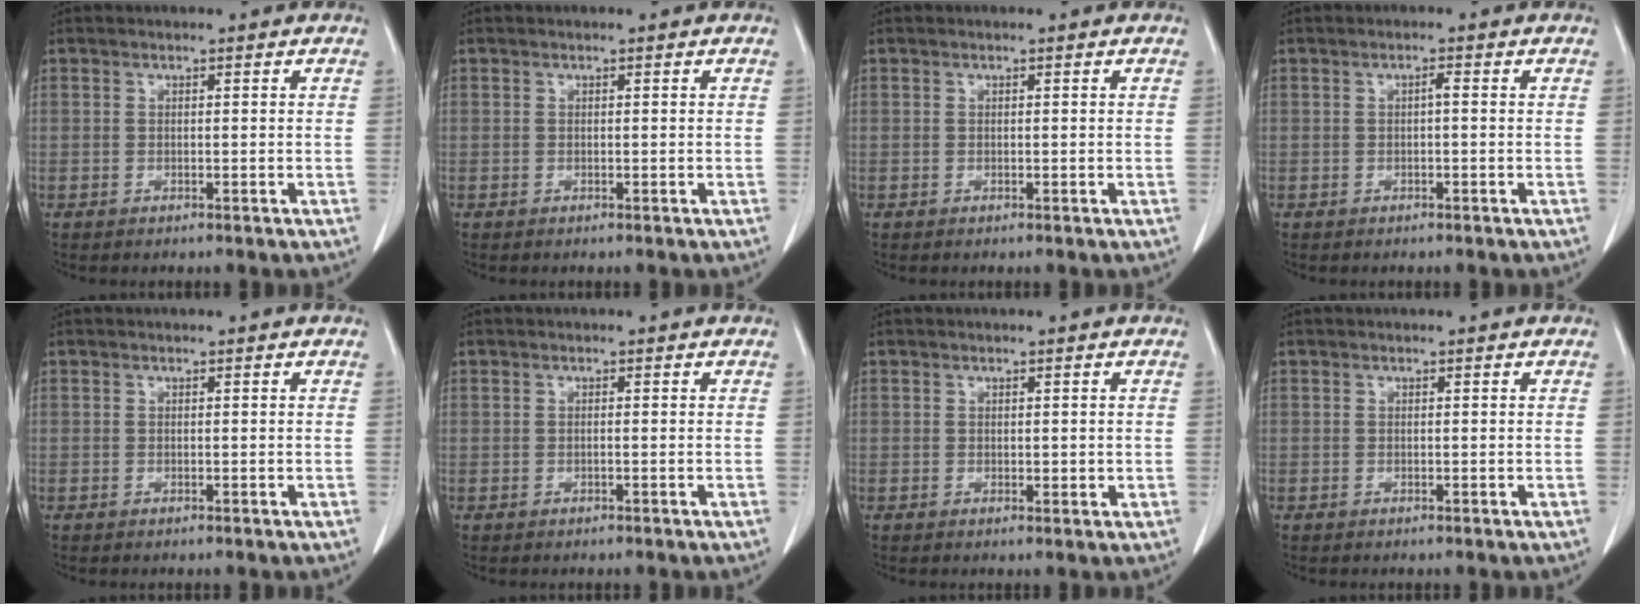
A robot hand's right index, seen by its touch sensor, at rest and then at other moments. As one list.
[{"total": 0.0}, {"total": 0.0}, {"total": 1.0, "force": [0.0, 0.1, 1.0], "torque": [-0.016, 0.005, 0.000]}, {"total": 0.0}, {"total": 0.0}, {"total": 1.4, "force": [0.2, 0.7, 1.2], "torque": [-0.017, -0.005, 0.005]}, {"total": 0.0}]